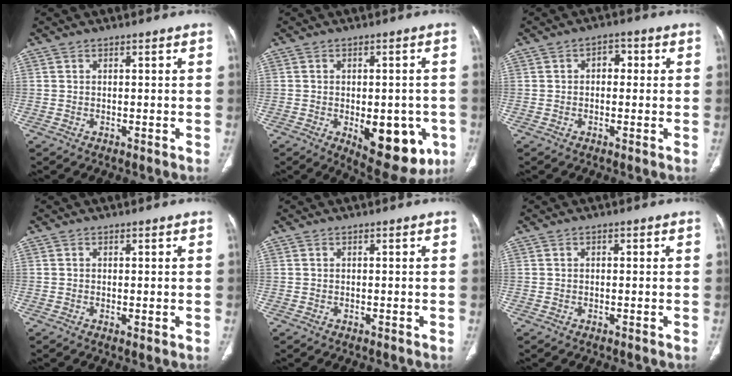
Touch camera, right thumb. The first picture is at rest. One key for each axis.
{"total": 14.4, "fx": -4.6, "fy": 7.3, "fz": 11.5, "tx": -0.118, "ty": -0.001, "tz": -0.042}
{"total": 3.2, "fx": 0.4, "fy": 2.3, "fz": 2.2, "tx": -0.016, "ty": 0.012, "tz": -0.001}
{"total": 0.9, "fx": 0.0, "fy": 0.3, "fz": 0.8, "tx": -0.020, "ty": -0.005, "tz": 0.000}
{"total": 0.0}
{"total": 0.6, "fx": 0.2, "fy": 0.4, "fz": 0.4, "tx": -0.003, "ty": 0.002, "tz": 0.001}